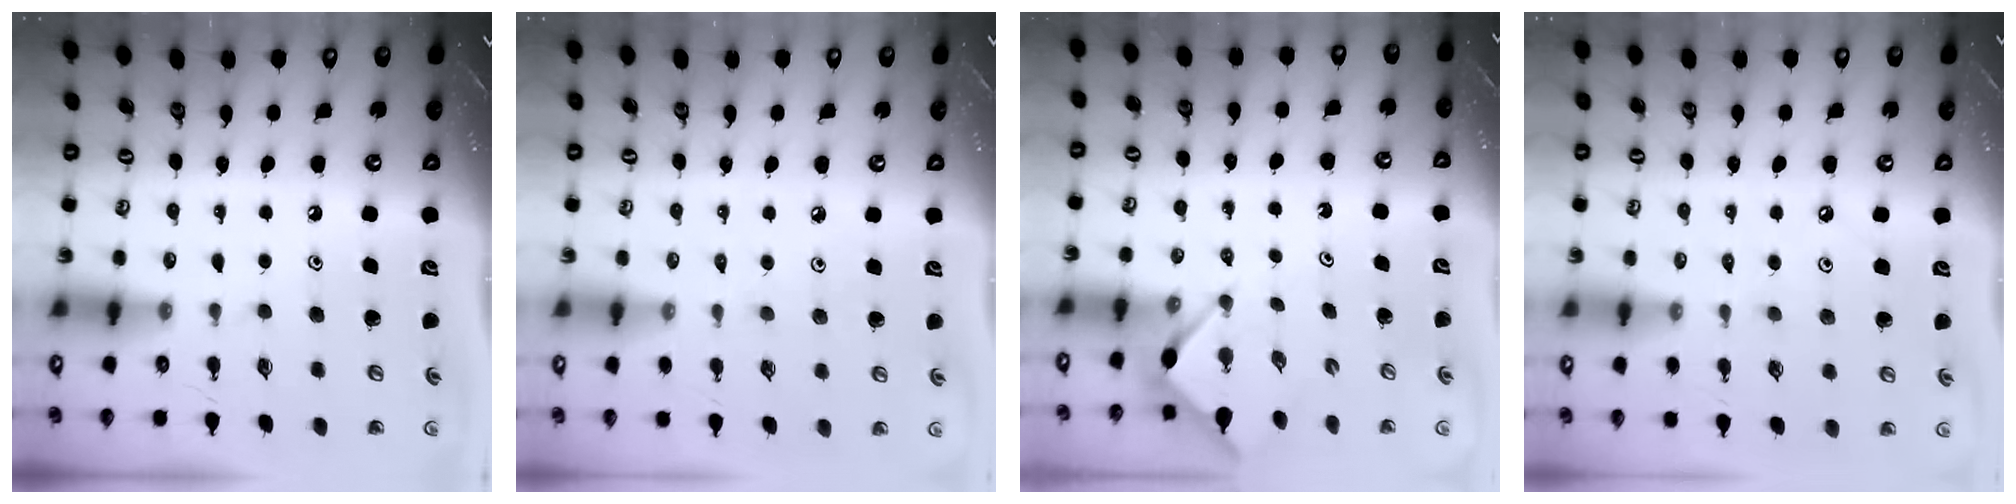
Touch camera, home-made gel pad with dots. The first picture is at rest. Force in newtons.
{"total": 2.1, "press": 2.0, "slide": 0.4}
{"total": 2.9, "press": 2.9, "slide": 0.3}
{"total": 2.8, "press": 2.7, "slide": 0.5}